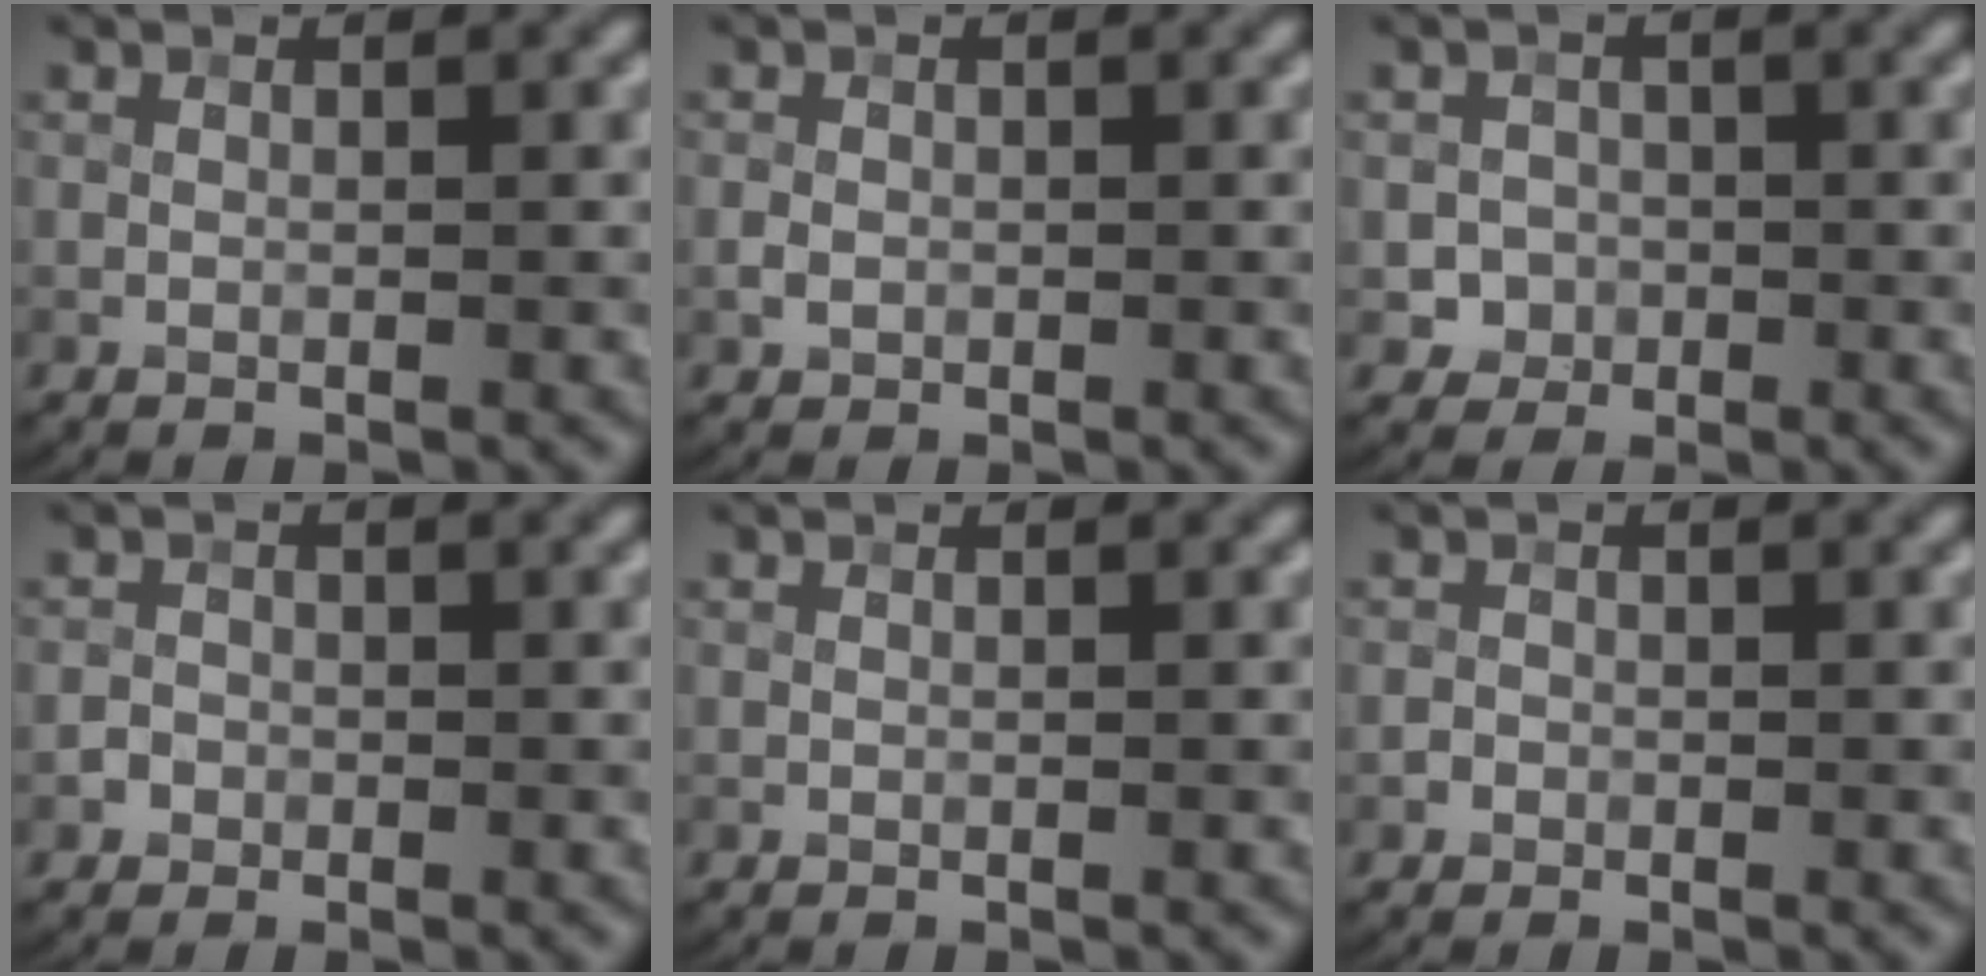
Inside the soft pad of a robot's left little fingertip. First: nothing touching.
{"total": 1.0, "force": [-0.2, 0.9, 0.4], "torque": [-0.009, 0.002, -0.003]}
{"total": 2.0, "force": [-0.4, 1.9, 0.2], "torque": [0.012, -0.001, -0.008]}
{"total": 0.9, "force": [-0.4, 0.8, 0.0], "torque": [0.005, 0.001, -0.010]}
{"total": 0.0}
{"total": 0.6, "force": [-0.3, 0.5, 0.0], "torque": [0.002, -0.001, -0.007]}